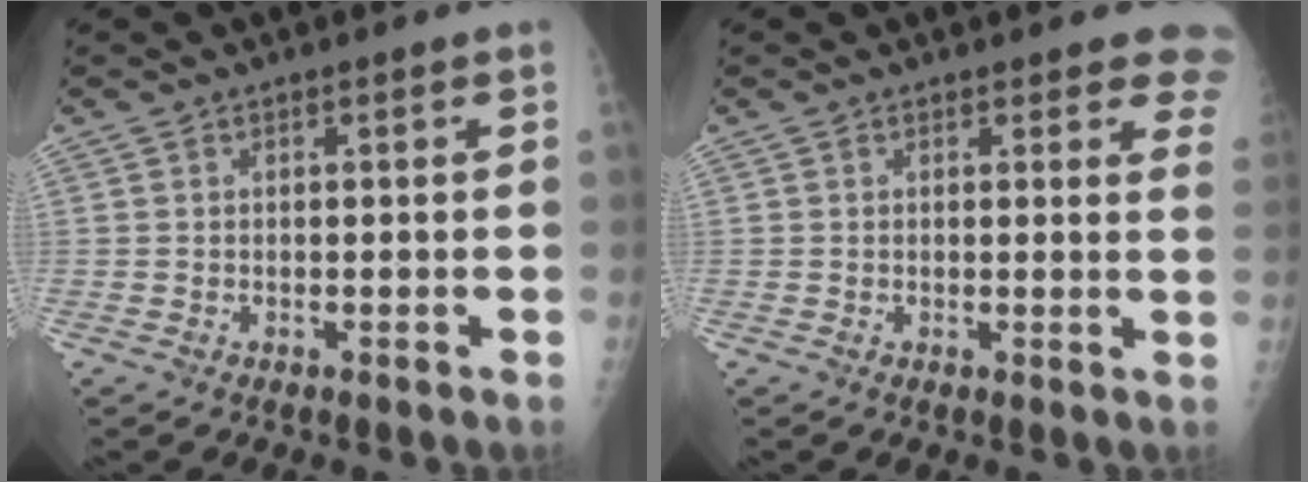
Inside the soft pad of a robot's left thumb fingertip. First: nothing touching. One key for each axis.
{"total": 6.7, "fx": 5.7, "fy": 2.3, "fz": 2.6, "tx": 0.011, "ty": -0.022, "tz": 0.042}